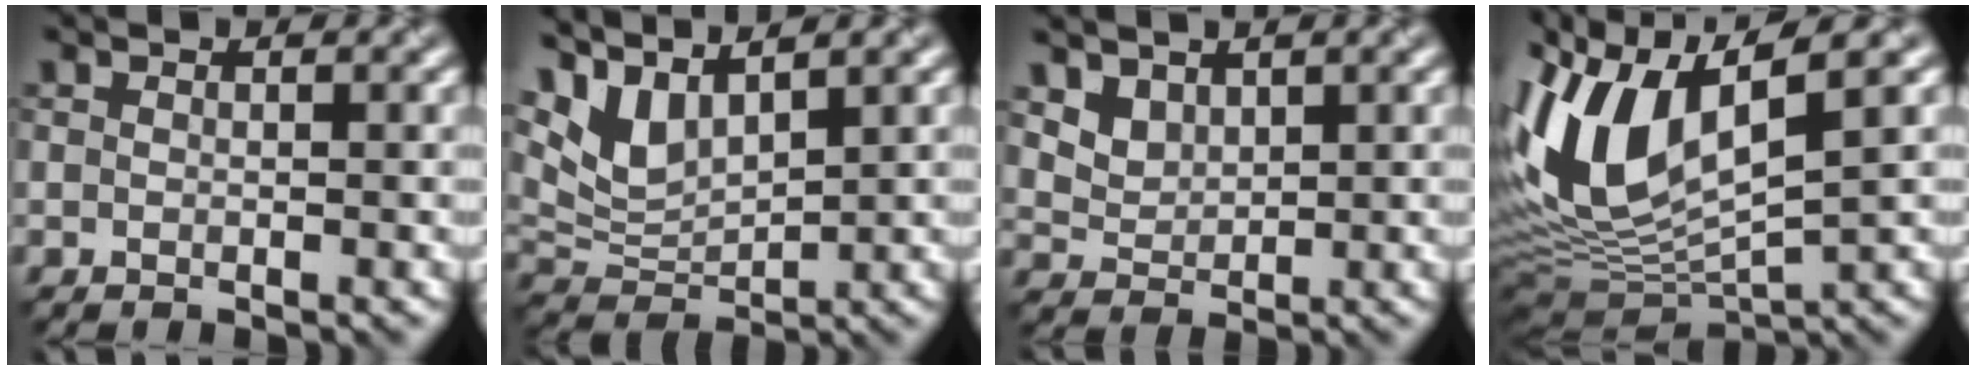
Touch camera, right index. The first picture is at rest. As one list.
[{"total": 4.4, "force": [3.6, 1.6, 2.1], "torque": [-0.057, 0.000, 0.075]}, {"total": 2.6, "force": [2.2, 1.4, 0.3], "torque": [-0.019, -0.005, 0.061]}, {"total": 9.5, "force": [3.0, 4.0, 8.1], "torque": [-0.180, 0.008, 0.057]}]